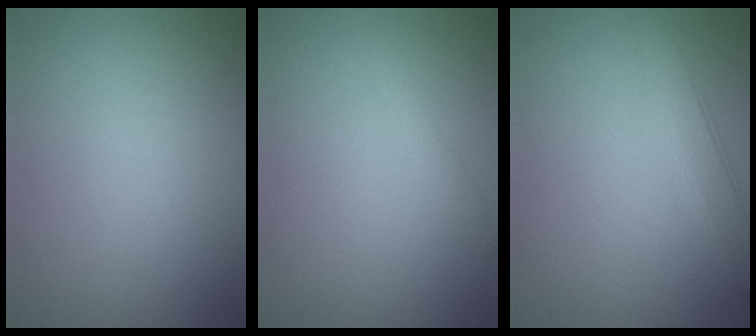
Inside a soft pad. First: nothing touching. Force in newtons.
{"total": 1.3, "press": 1.3, "slide": 0.1}
{"total": 2.9, "press": 2.9, "slide": 0.1}